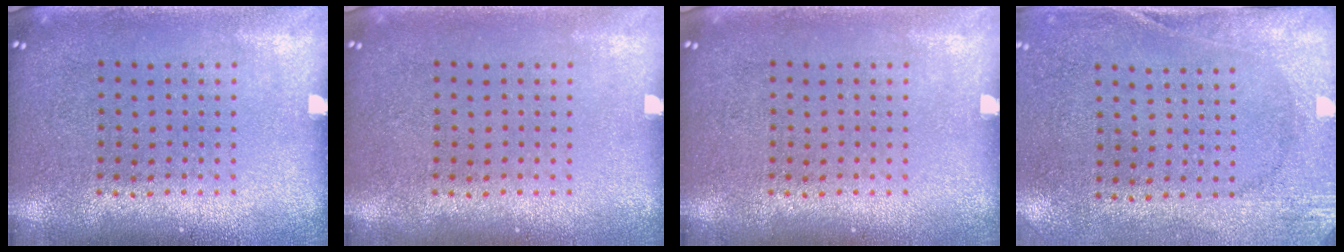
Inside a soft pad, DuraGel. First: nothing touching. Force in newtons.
{"total": 0.0}
{"total": 0.0}
{"total": 2.7, "press": 2.1, "slide": 1.7}